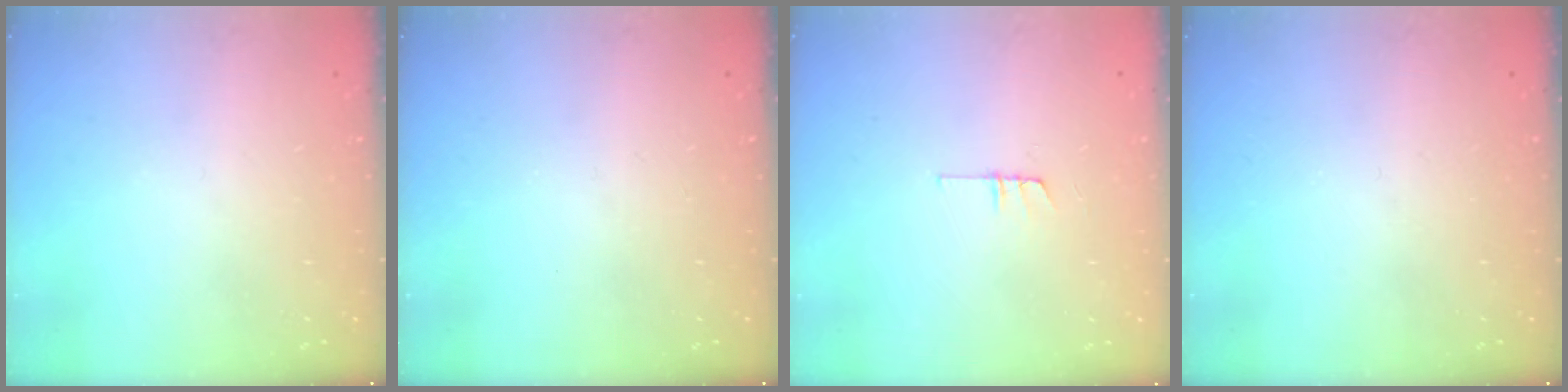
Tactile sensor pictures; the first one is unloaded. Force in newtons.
{"total": 0.0}
{"total": 3.7, "press": 3.7, "slide": 0.4}
{"total": 0.0}